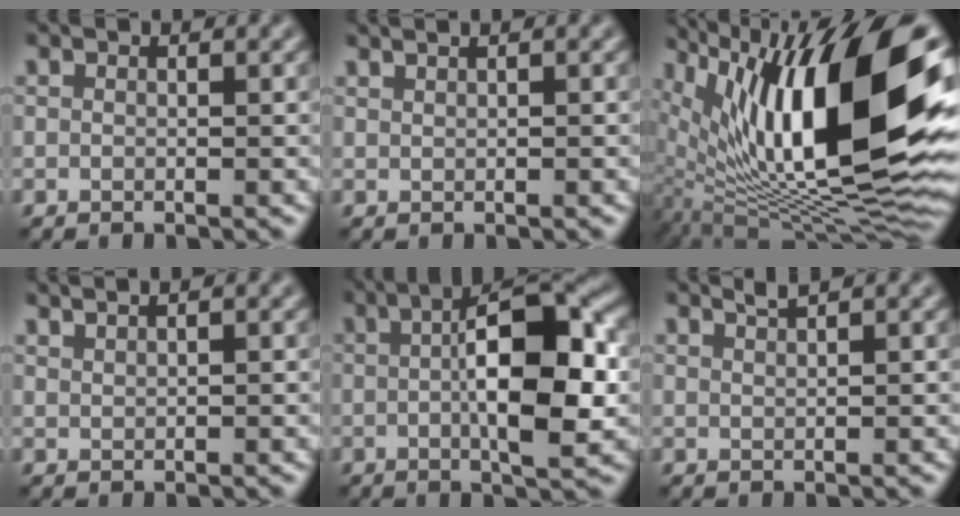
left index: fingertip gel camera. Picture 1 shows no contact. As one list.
[{"total": 1.1, "force": [0.9, 0.3, 0.5], "torque": [-0.001, -0.001, 0.006]}, {"total": 17.4, "force": [4.9, 6.2, 15.5], "torque": [-0.273, 0.012, 0.082]}, {"total": 2.0, "force": [1.6, 0.7, 1.0], "torque": [0.000, 0.004, 0.006]}, {"total": 10.2, "force": [0.1, 3.1, 9.7], "torque": [-0.141, 0.010, -0.002]}, {"total": 1.1, "force": [1.0, 0.2, 0.6], "torque": [-0.002, 0.002, 0.012]}]